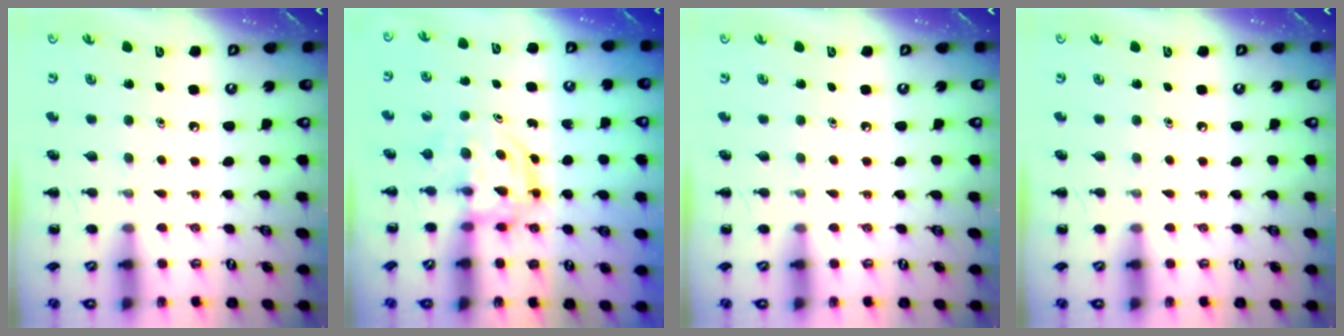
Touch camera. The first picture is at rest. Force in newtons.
{"total": 3.2, "press": 3.1, "slide": 0.4}
{"total": 0.0}
{"total": 0.0}